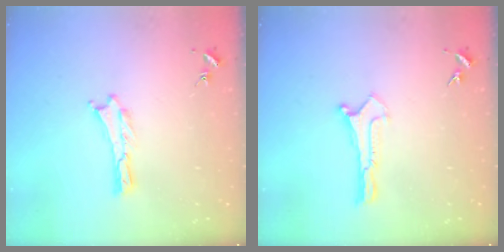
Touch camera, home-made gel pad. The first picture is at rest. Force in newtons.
{"total": 0.0}